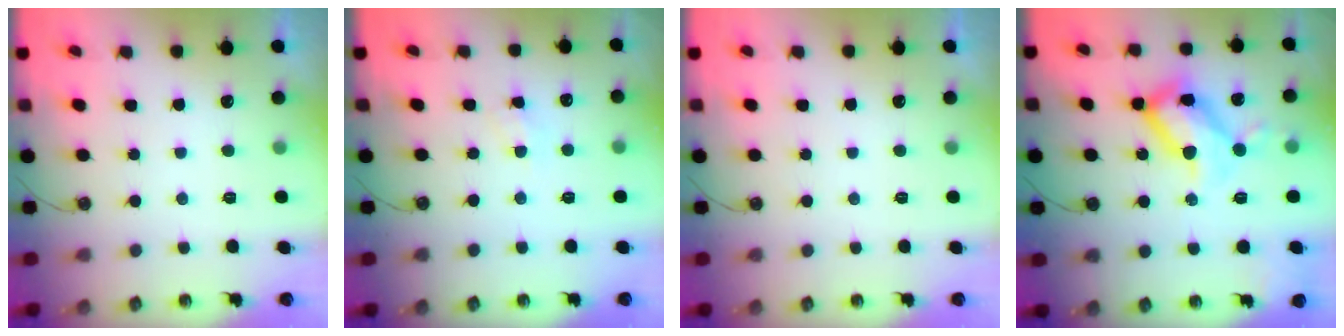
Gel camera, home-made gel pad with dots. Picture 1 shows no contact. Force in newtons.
{"total": 4.3, "press": 4.2, "slide": 0.6}
{"total": 0.0}
{"total": 22.8, "press": 22.6, "slide": 2.5}